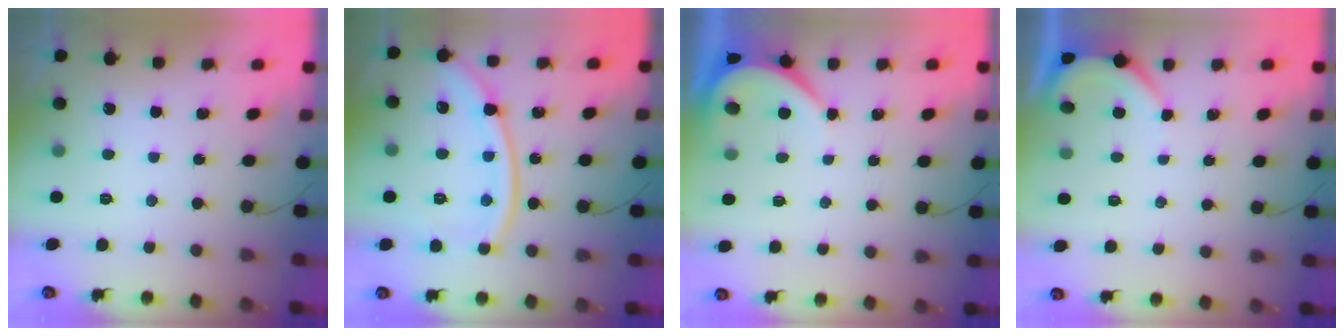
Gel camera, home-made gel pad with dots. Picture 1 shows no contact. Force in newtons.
{"total": 15.0, "press": 15.0, "slide": 1.3}
{"total": 4.0, "press": 3.9, "slide": 0.6}
{"total": 2.7, "press": 2.7, "slide": 0.3}